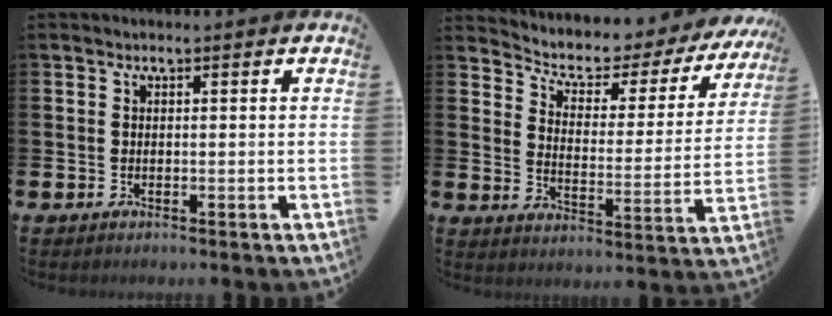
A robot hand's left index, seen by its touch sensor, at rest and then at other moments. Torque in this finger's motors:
{"motor_torque": [1.01, -1.13, 0.38, 0.06]}